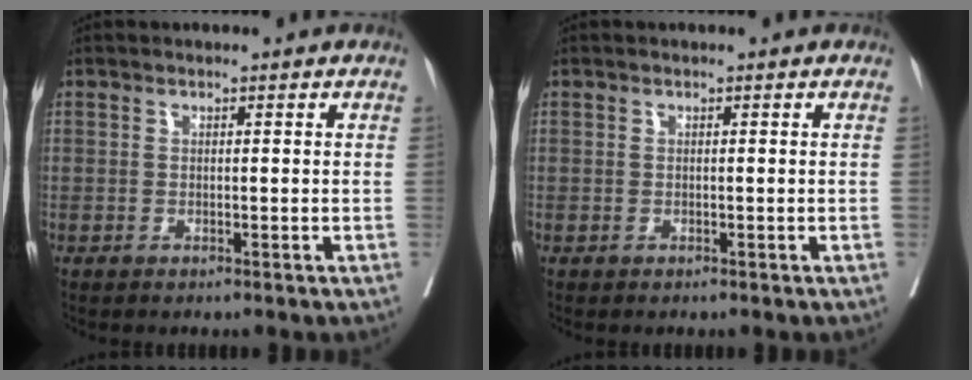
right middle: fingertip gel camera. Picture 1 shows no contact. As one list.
[{"total": 0.0}]